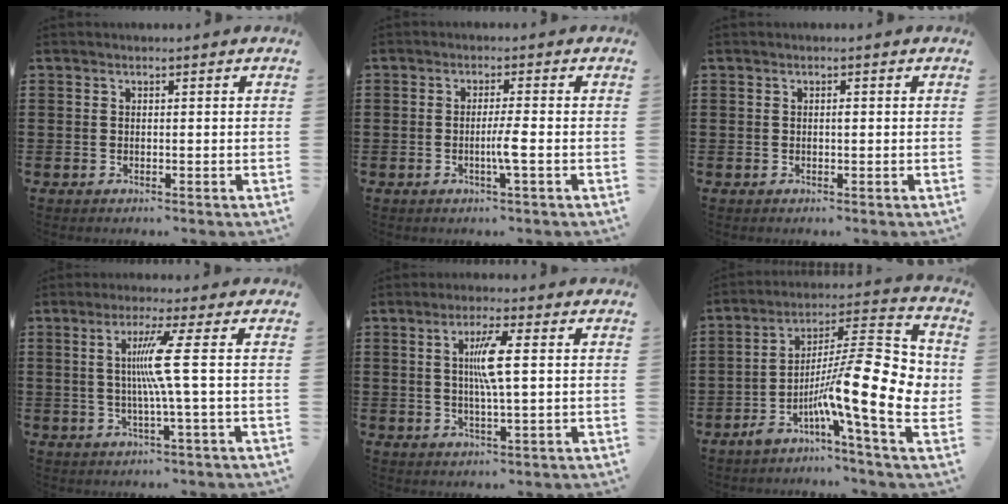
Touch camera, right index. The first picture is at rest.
{"total": 3.1, "force": [-1.1, -0.6, 2.8], "torque": [-0.055, -0.011, -0.025]}
{"total": 0.6, "force": [0.0, 0.1, 0.5], "torque": [-0.011, -0.004, 0.001]}
{"total": 7.4, "force": [0.5, -1.4, 7.3], "torque": [-0.153, -0.010, -0.010]}
{"total": 5.7, "force": [0.9, 0.3, 5.6], "torque": [-0.115, -0.002, 0.007]}
{"total": 16.5, "force": [-2.3, 3.0, 16.0], "torque": [-0.287, -0.030, -0.039]}